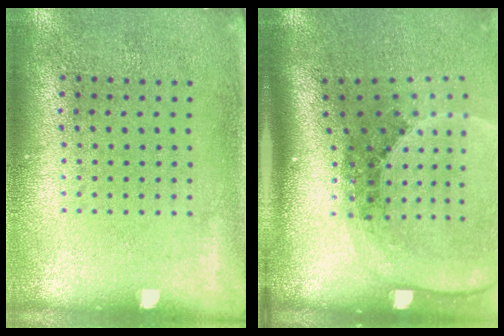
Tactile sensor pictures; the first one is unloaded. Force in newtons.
{"total": 2.6, "press": 1.9, "slide": 1.8}